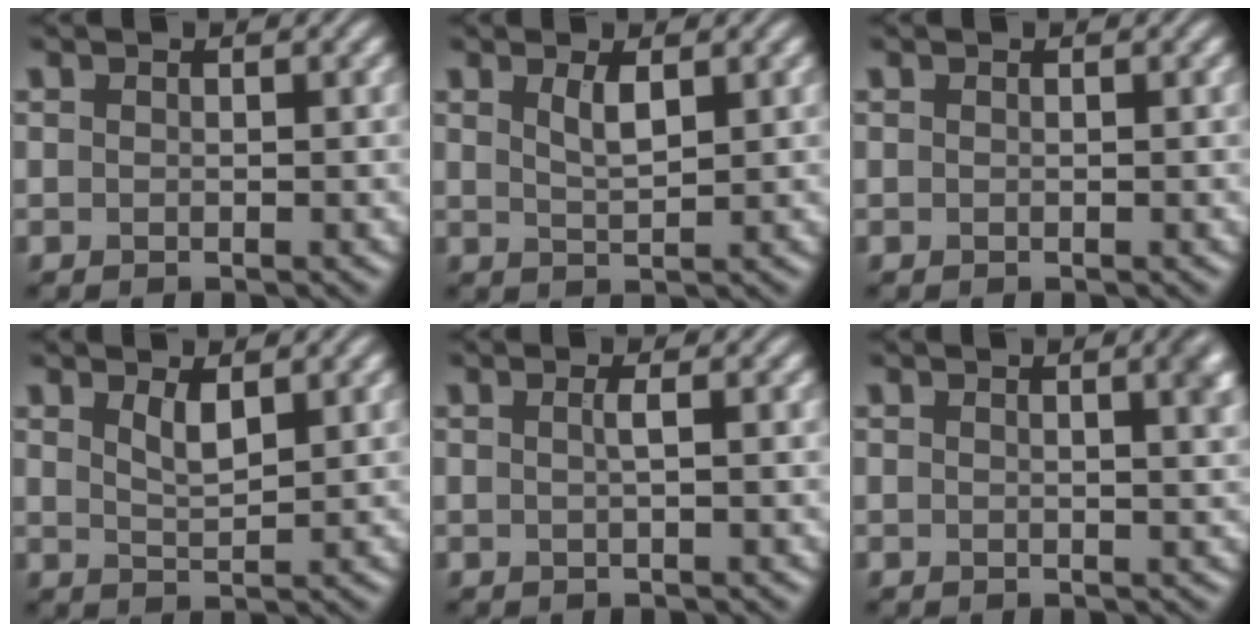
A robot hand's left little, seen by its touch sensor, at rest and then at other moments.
{"total": 1.8, "force": [1.0, 0.5, 1.5], "torque": [-0.030, -0.002, 0.020]}
{"total": 0.0}
{"total": 1.9, "force": [1.2, 0.5, 1.4], "torque": [-0.028, -0.005, 0.024]}
{"total": 1.2, "force": [0.1, 0.3, 1.1], "torque": [-0.018, 0.005, -0.001]}
{"total": 3.6, "force": [1.2, 1.4, 3.0], "torque": [-0.015, 0.013, 0.010]}